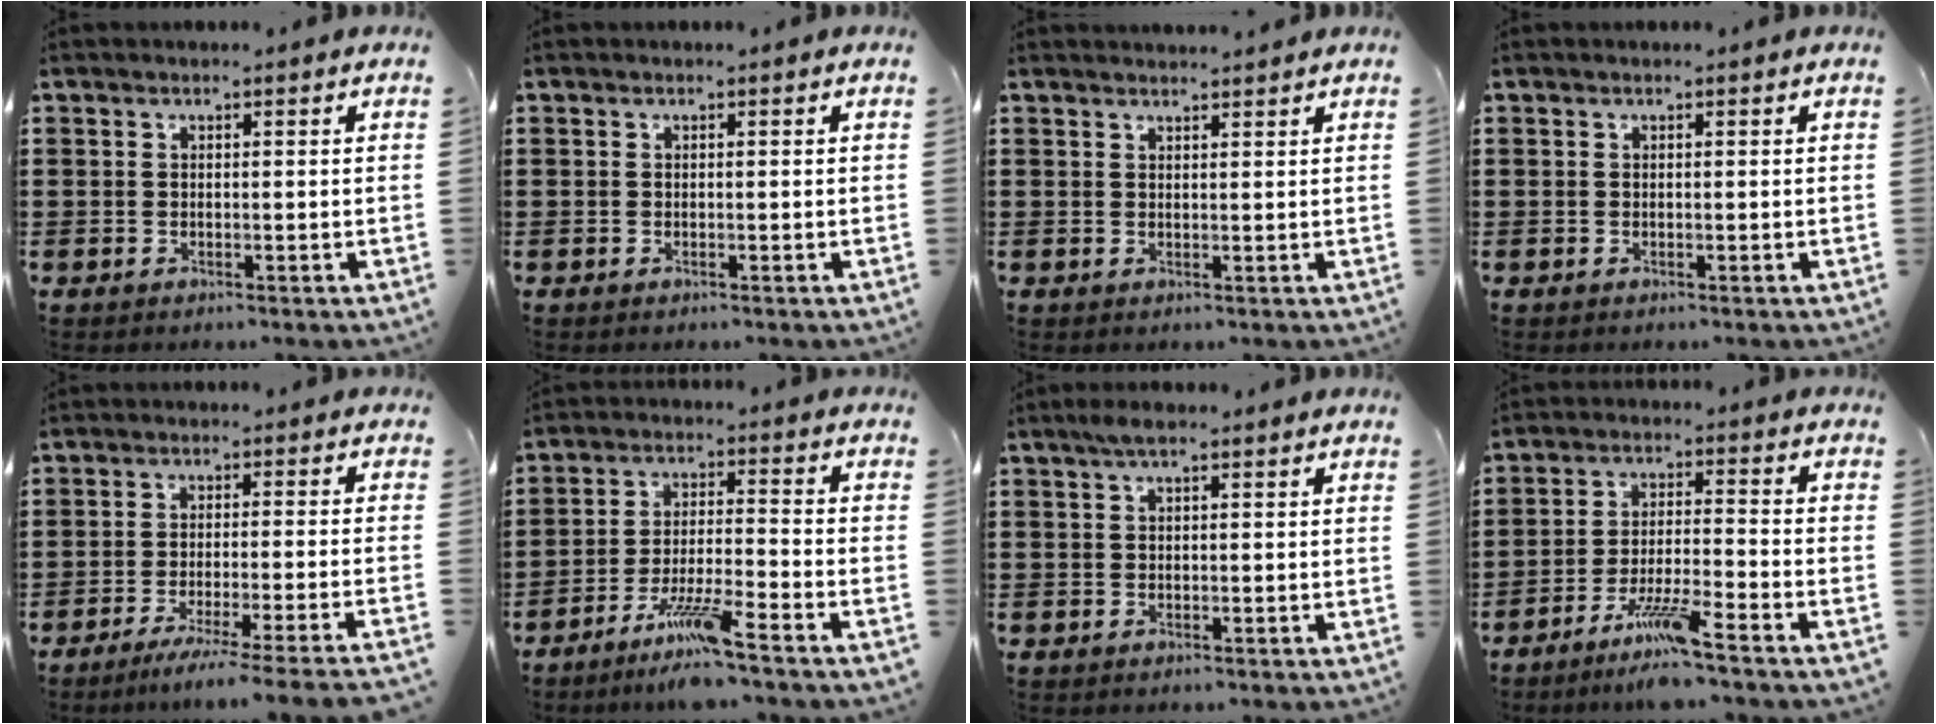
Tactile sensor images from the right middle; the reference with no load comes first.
{"total": 0.0}
{"total": 1.4, "force": [1.4, 0.0, 0.1], "torque": [-0.005, 0.000, 0.027]}
{"total": 0.0}
{"total": 4.8, "force": [-4.1, -0.9, 2.3], "torque": [-0.035, -0.017, -0.079]}
{"total": 7.3, "force": [-6.0, 0.0, 4.2], "torque": [-0.086, -0.011, -0.116]}
{"total": 1.1, "force": [0.4, 0.1, 1.1], "torque": [-0.021, 0.003, 0.007]}
{"total": 6.8, "force": [-5.6, -0.1, 4.0], "torque": [-0.084, -0.013, -0.108]}